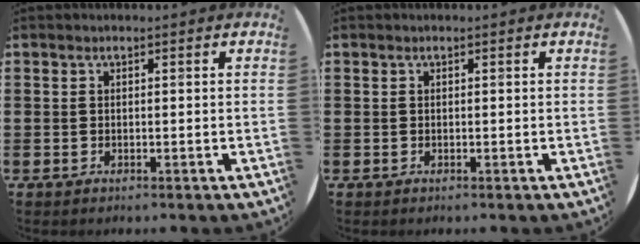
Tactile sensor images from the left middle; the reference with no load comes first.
{"total": 0.0}